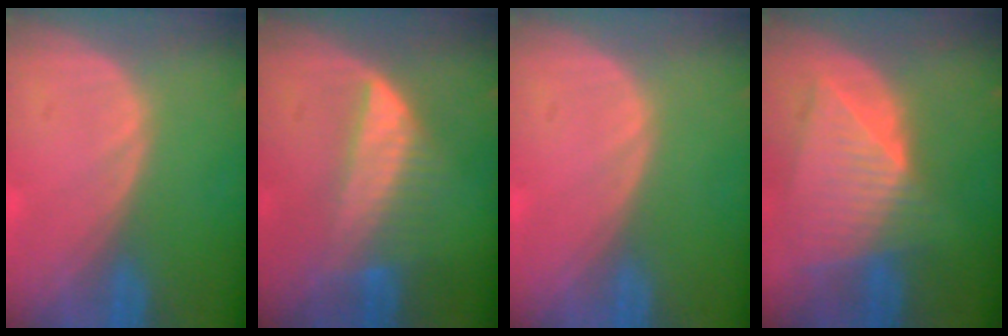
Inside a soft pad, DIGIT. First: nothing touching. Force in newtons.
{"total": 6.3, "press": 6.3, "slide": 0.2}
{"total": 0.0}
{"total": 9.0, "press": 8.0, "slide": 4.1}